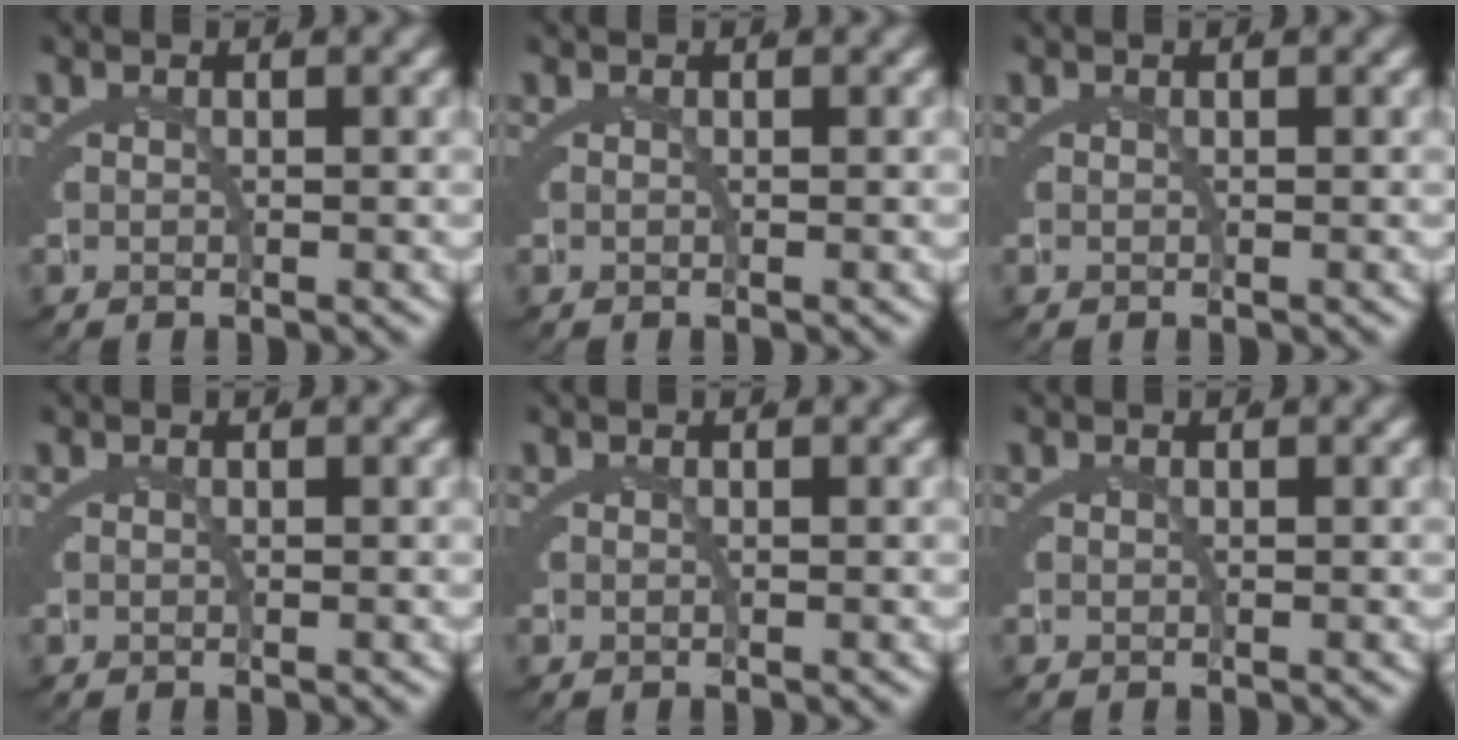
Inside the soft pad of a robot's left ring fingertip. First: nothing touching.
{"total": 0.0}
{"total": 0.0}
{"total": 0.0}
{"total": 0.0}
{"total": 0.0}